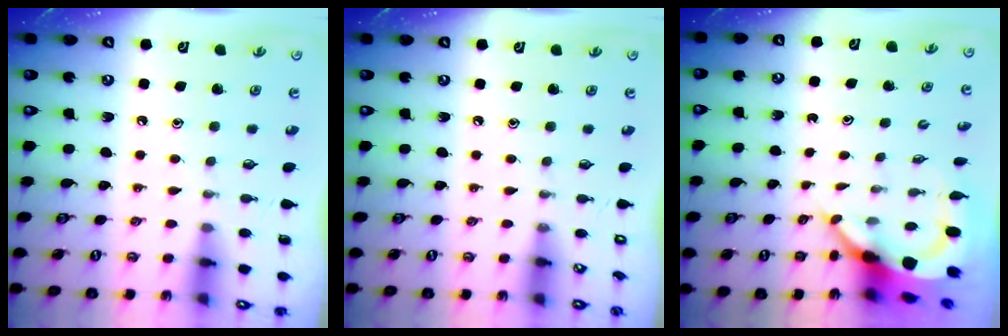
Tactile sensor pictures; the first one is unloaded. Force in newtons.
{"total": 0.0}
{"total": 6.4, "press": 6.4, "slide": 0.9}